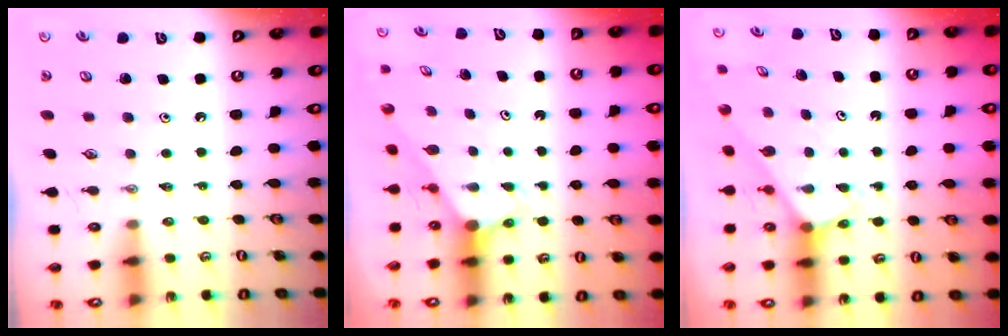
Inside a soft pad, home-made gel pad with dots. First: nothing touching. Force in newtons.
{"total": 2.8, "press": 2.8, "slide": 0.1}
{"total": 2.5, "press": 2.5, "slide": 0.2}